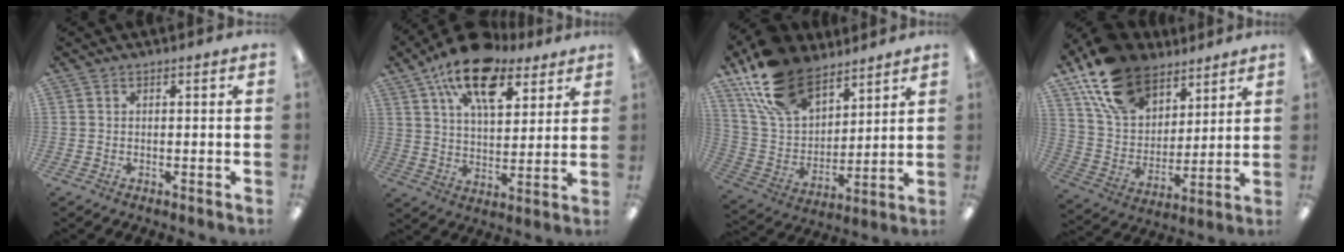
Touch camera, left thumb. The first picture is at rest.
{"total": 18.5, "force": [12.1, 9.0, 10.7], "torque": [-0.180, -0.055, 0.210]}
{"total": 19.4, "force": [13.4, 10.7, 9.0], "torque": [-0.189, -0.060, 0.253]}
{"total": 18.2, "force": [12.3, 11.0, 7.8], "torque": [-0.160, -0.055, 0.233]}